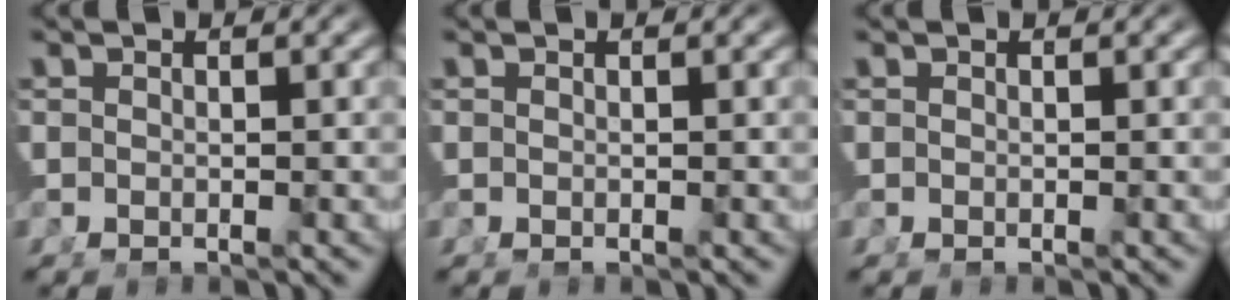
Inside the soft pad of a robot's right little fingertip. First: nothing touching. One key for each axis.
{"total": 0.0}
{"total": 0.0}